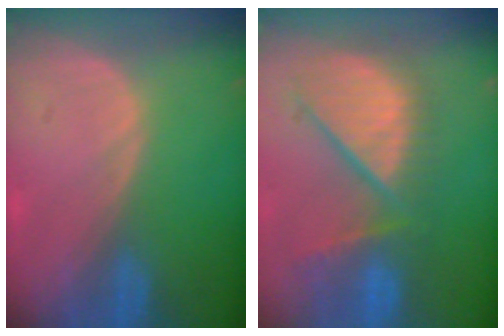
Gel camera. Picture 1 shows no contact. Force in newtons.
{"total": 11.1, "press": 10.1, "slide": 4.7}